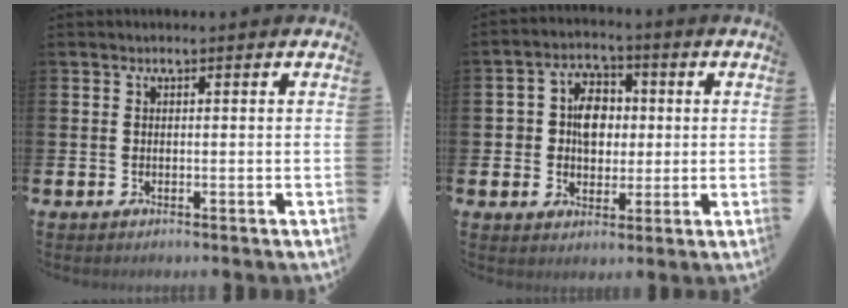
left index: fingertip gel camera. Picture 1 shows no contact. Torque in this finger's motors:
{"motor_torque": [0.53, 0.13, 0.18, 0.12]}